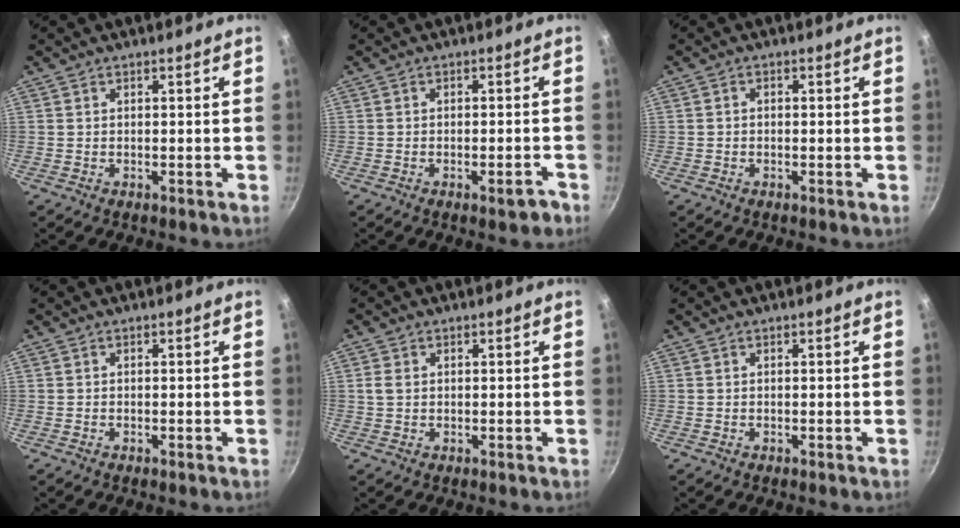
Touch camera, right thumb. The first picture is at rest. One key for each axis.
{"total": 3.2, "fx": -1.9, "fy": 1.1, "fz": 2.3, "tx": -0.022, "ty": 0.016, "tz": -0.021}
{"total": 0.8, "fx": -0.3, "fy": 0.6, "fz": 0.5, "tx": -0.010, "ty": 0.005, "tz": -0.006}
{"total": 0.0}
{"total": 2.0, "fx": 0.4, "fy": 1.5, "fz": 1.3, "tx": -0.024, "ty": 0.003, "tz": 0.007}
{"total": 0.0}